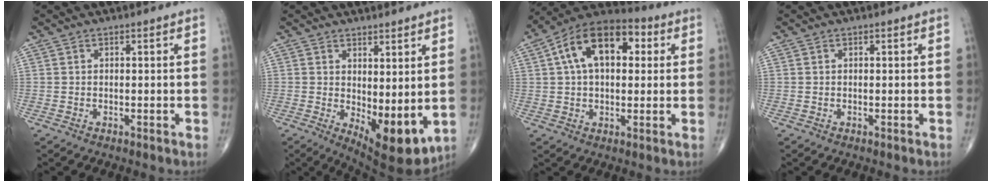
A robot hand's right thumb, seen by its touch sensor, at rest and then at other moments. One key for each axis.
{"total": 9.9, "fx": -0.3, "fy": 4.1, "fz": 9.0, "tx": -0.120, "ty": -0.026, "tz": 0.012}
{"total": 15.9, "fx": 4.0, "fy": 9.2, "fz": 12.3, "tx": -0.182, "ty": 0.028, "tz": 0.056}
{"total": 0.0}